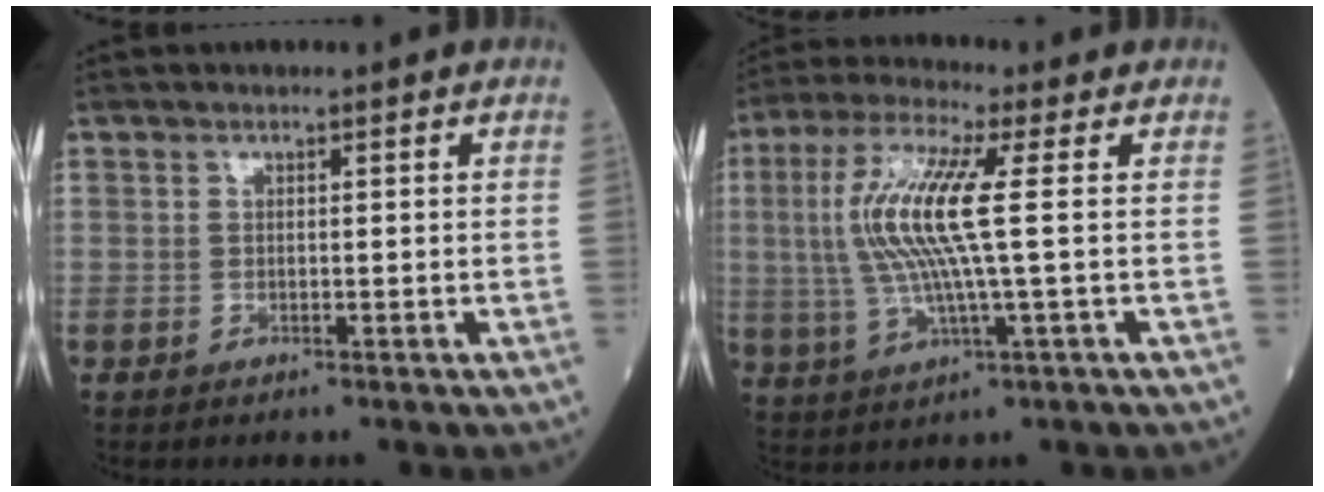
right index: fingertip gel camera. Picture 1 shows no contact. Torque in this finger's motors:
{"motor_torque": [1.74, 0.40, 0.70, 0.21]}